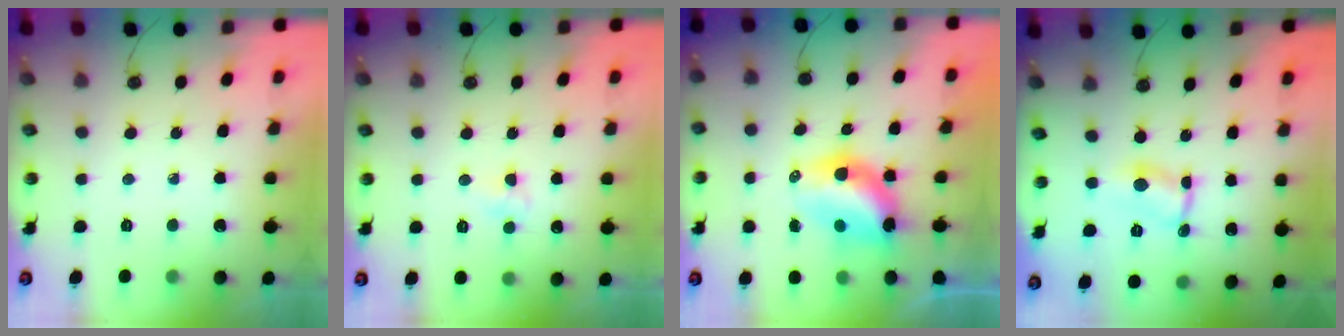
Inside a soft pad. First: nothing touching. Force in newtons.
{"total": 3.4, "press": 3.4, "slide": 0.4}
{"total": 7.7, "press": 7.7, "slide": 0.5}
{"total": 2.4, "press": 2.4, "slide": 0.1}